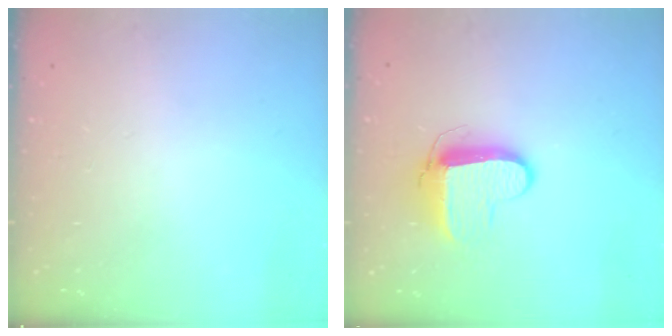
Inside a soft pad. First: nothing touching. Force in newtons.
{"total": 8.9, "press": 8.9, "slide": 0.9}